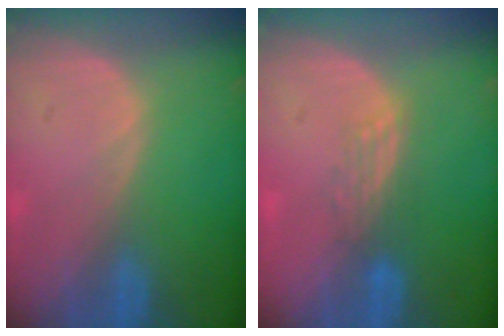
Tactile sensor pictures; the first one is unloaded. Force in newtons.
{"total": 2.8, "press": 2.4, "slide": 1.4}